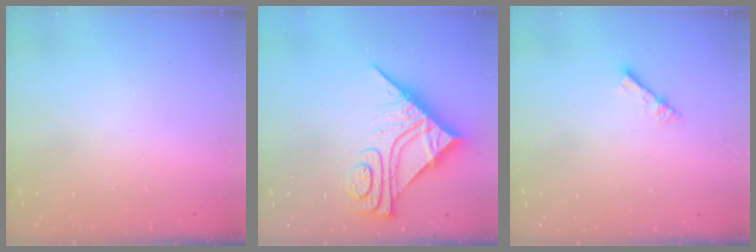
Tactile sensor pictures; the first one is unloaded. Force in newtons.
{"total": 11.7, "press": 11.7, "slide": 1.1}
{"total": 1.8, "press": 1.8, "slide": 0.1}